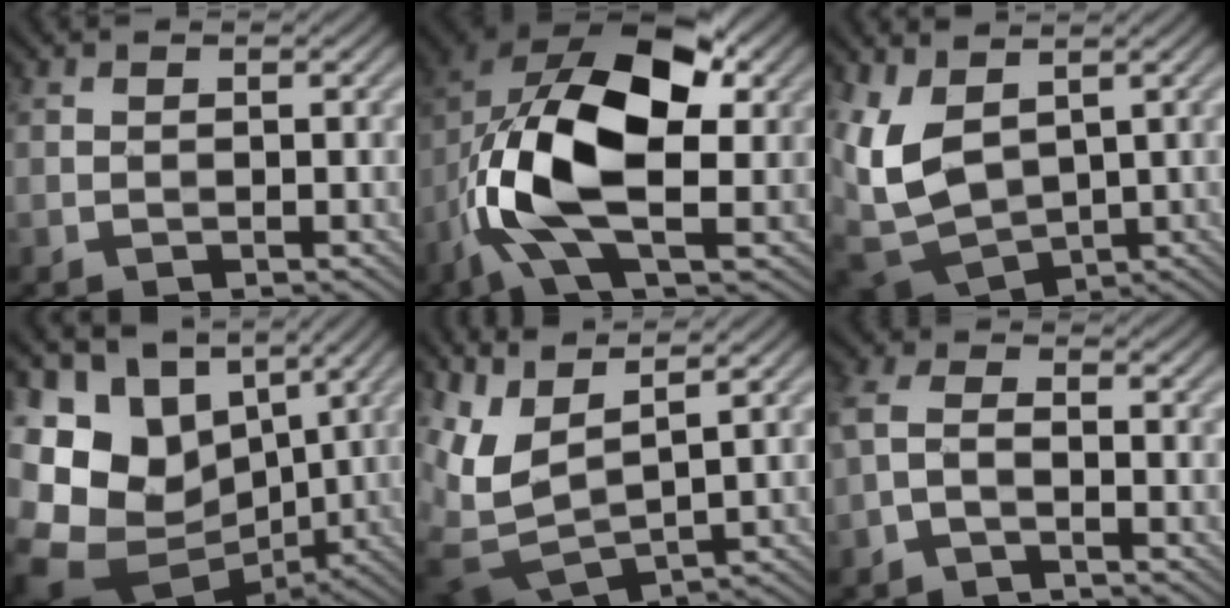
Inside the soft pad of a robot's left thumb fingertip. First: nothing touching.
{"total": 15.2, "force": [-1.4, 7.6, 13.1], "torque": [-0.272, 0.010, -0.038]}
{"total": 9.1, "force": [1.4, 5.5, 7.1], "torque": [-0.198, -0.015, 0.028]}
{"total": 17.9, "force": [-1.3, 13.5, 11.7], "torque": [-0.260, -0.024, 0.006]}
{"total": 8.1, "force": [4.6, 2.8, 6.0], "torque": [-0.163, 0.003, 0.097]}
{"total": 3.4, "force": [-2.1, 1.1, 2.4], "torque": [-0.061, 0.001, -0.058]}